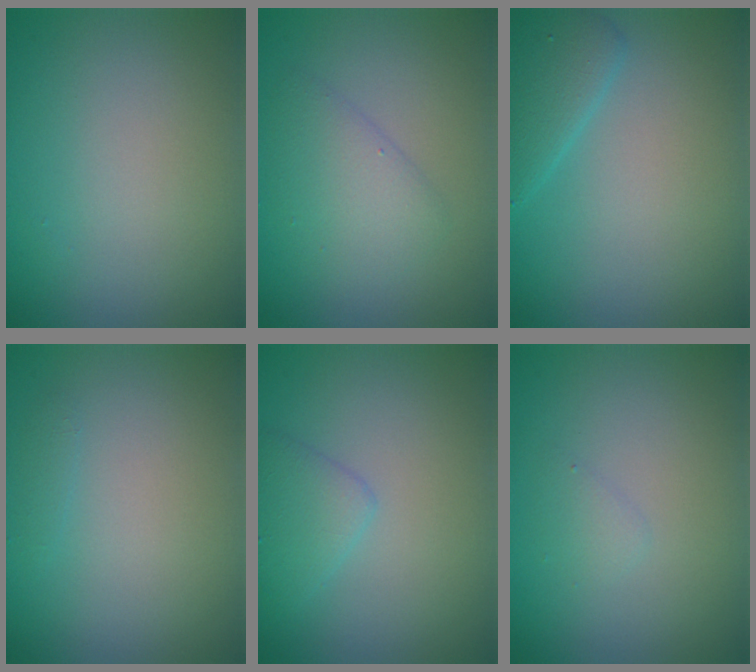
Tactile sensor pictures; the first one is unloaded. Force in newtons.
{"total": 3.0, "press": 3.0, "slide": 0.3}
{"total": 2.9, "press": 2.9, "slide": 0.2}
{"total": 0.5, "press": 0.5, "slide": 0.1}
{"total": 2.0, "press": 2.0, "slide": 0.1}
{"total": 0.8, "press": 0.8, "slide": 0.1}